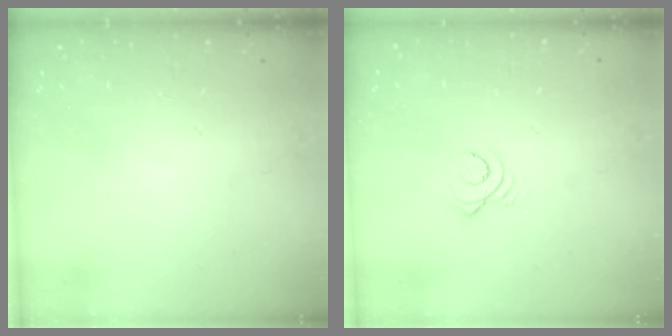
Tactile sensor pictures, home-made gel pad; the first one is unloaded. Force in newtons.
{"total": 5.5, "press": 5.5, "slide": 0.4}